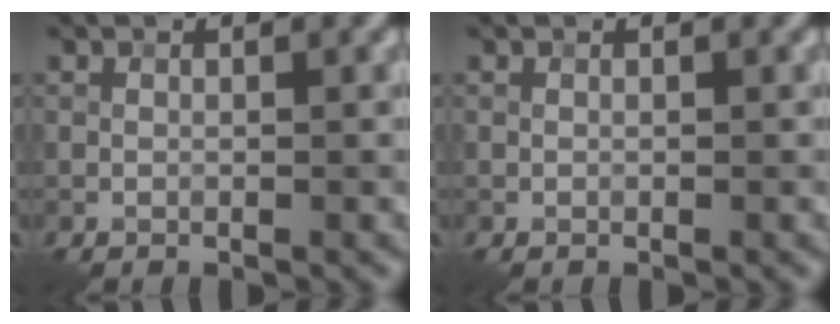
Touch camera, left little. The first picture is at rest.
{"total": 0.0}